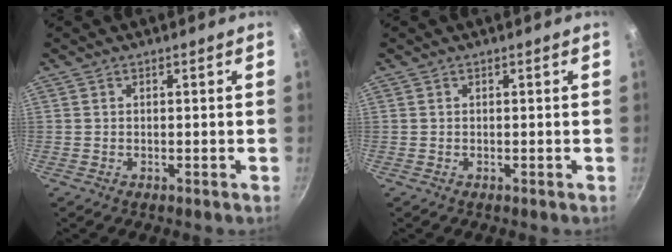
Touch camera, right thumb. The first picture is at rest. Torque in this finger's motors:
{"motor_torque": [0.04, 0.16, -0.18, -0.28, 0.01]}